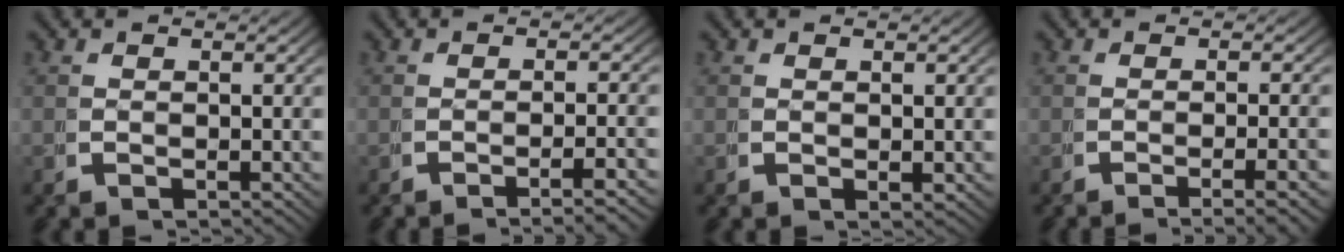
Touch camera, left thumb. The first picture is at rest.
{"total": 3.0, "force": [-2.2, 0.0, 2.1], "torque": [-0.026, 0.005, -0.038]}
{"total": 0.7, "force": [0.4, 0.4, 0.4], "torque": [-0.007, -0.005, 0.010]}
{"total": 3.9, "force": [-2.6, 0.5, 2.8], "torque": [-0.040, -0.004, -0.040]}